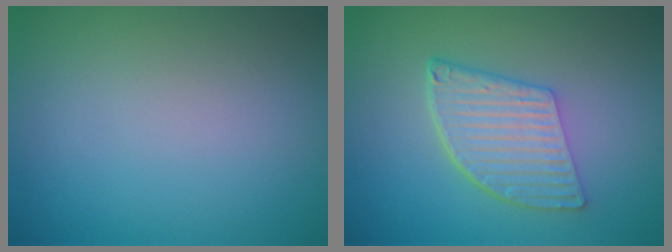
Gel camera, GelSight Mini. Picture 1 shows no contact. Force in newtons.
{"total": 5.7, "press": 4.1, "slide": 4.0}